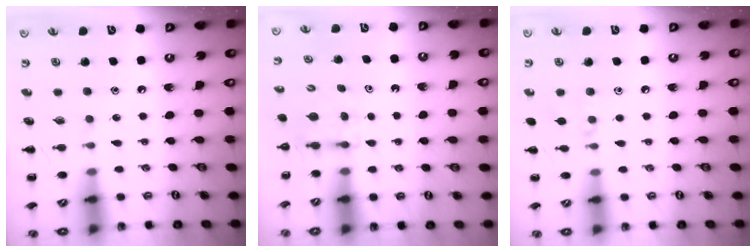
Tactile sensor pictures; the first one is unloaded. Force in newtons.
{"total": 3.1, "press": 2.8, "slide": 1.2}
{"total": 6.0, "press": 5.7, "slide": 2.0}